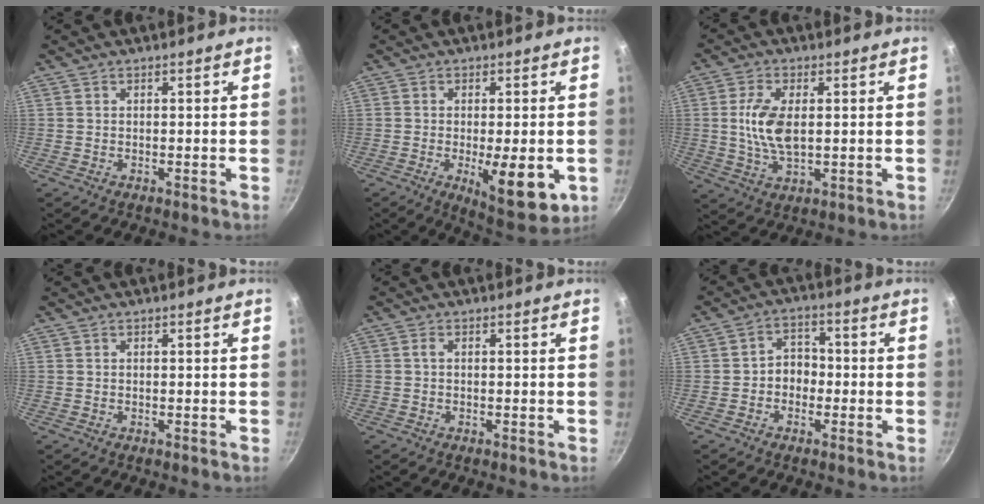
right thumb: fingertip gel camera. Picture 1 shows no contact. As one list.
[{"total": 11.3, "force": [-2.9, 3.9, 10.3], "torque": [-0.138, -0.021, -0.033]}, {"total": 8.6, "force": [0.7, 4.2, 7.5], "torque": [-0.158, -0.007, 0.017]}, {"total": 0.0}, {"total": 0.9, "force": [0.0, 0.3, 0.9], "torque": [-0.020, 0.000, -0.002]}, {"total": 5.0, "force": [-1.2, 4.1, 2.7], "torque": [-0.015, 0.024, -0.031]}]